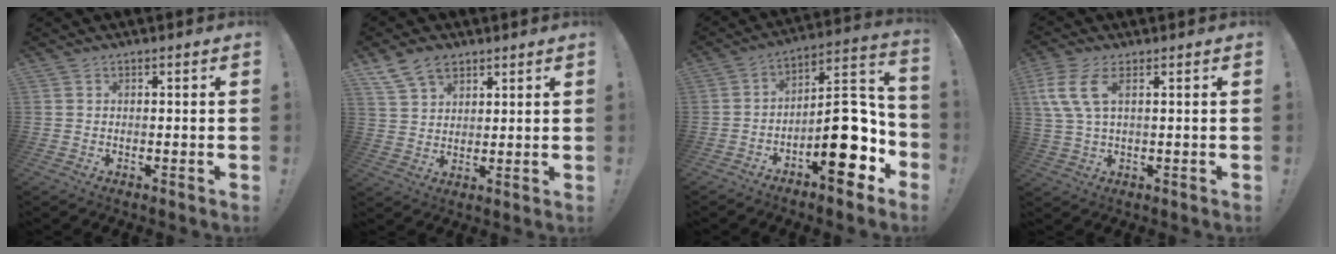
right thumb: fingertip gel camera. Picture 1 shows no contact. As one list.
[{"total": 9.0, "force": [6.0, 5.7, 3.4], "torque": [-0.055, -0.027, 0.119]}, {"total": 18.2, "force": [-6.6, 7.3, 15.3], "torque": [-0.198, 0.042, -0.098]}, {"total": 8.7, "force": [3.2, 3.5, 7.3], "torque": [-0.149, -0.004, 0.064]}]